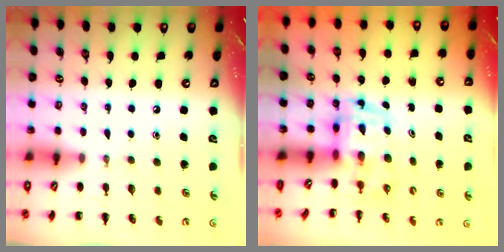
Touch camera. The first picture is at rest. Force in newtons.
{"total": 3.5, "press": 3.5, "slide": 0.6}